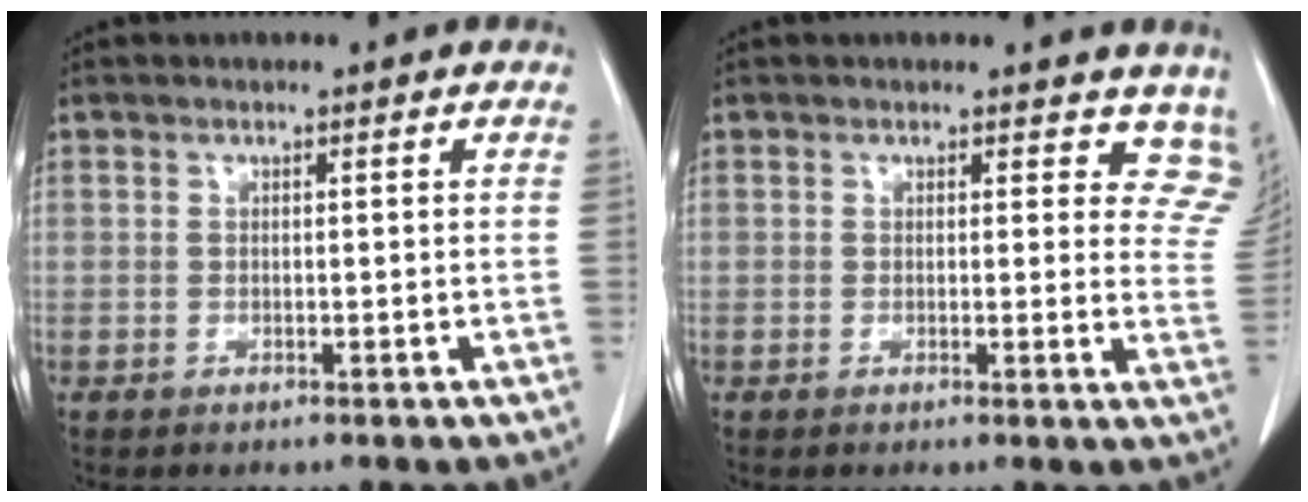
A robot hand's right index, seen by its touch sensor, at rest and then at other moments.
{"total": 7.1, "force": [6.4, 3.0, 1.1], "torque": [0.028, -0.021, 0.038]}